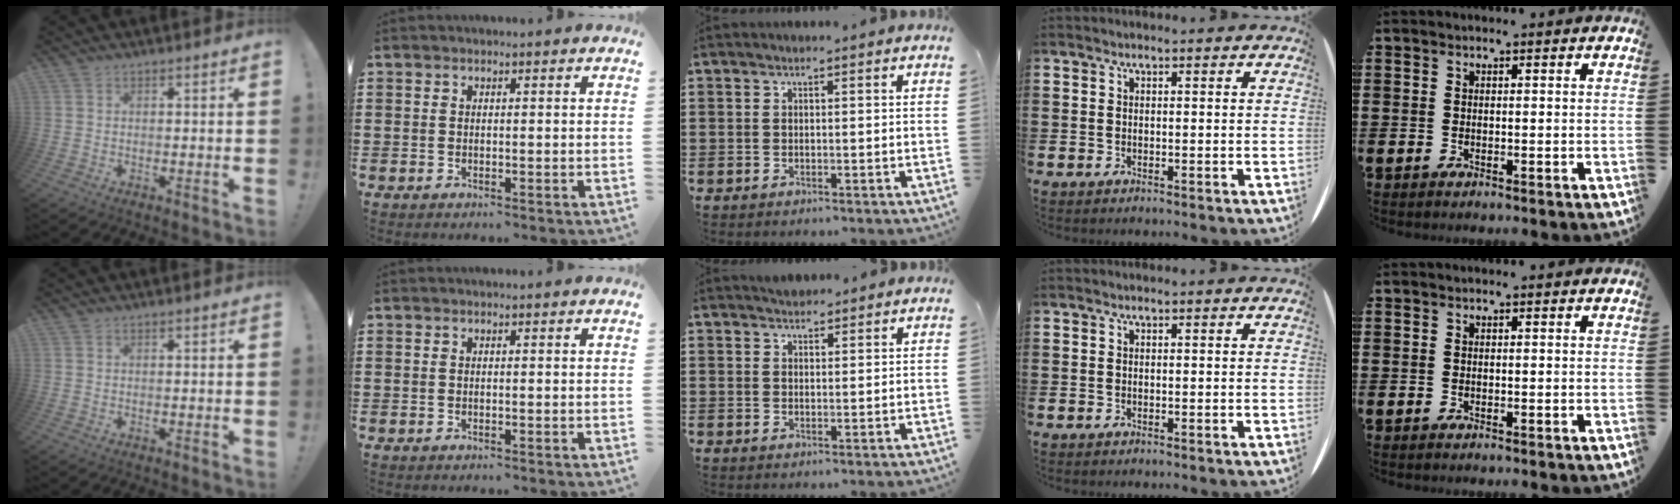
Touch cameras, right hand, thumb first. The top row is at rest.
{"middle": {"total": 1.5, "force": [1.4, 0.4, -0.1], "torque": [-0.002, 0.003, 0.028]}}